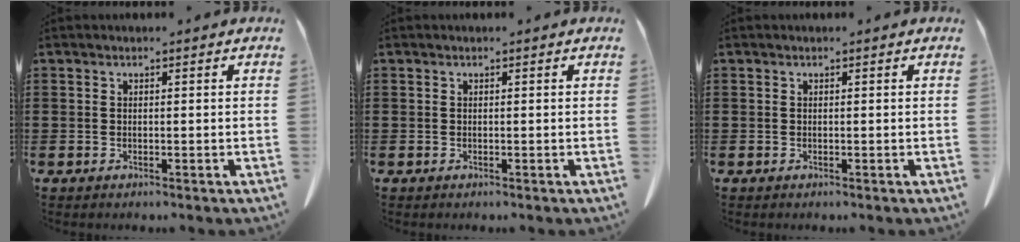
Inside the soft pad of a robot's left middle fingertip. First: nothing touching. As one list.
[{"total": 0.0}, {"total": 0.0}]